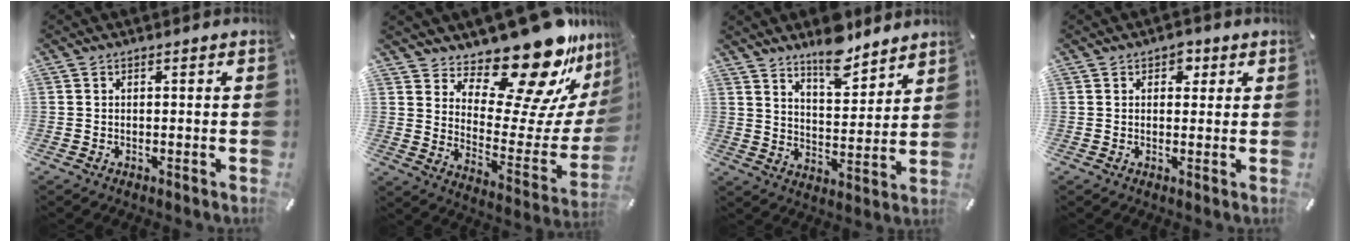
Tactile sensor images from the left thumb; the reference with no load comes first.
{"total": 21.8, "force": [17.8, 7.4, 10.2], "torque": [-0.124, -0.158, 0.289]}
{"total": 10.5, "force": [9.1, 3.9, 3.5], "torque": [-0.045, -0.068, 0.163]}
{"total": 3.1, "force": [1.5, 2.2, 1.4], "torque": [0.000, -0.006, 0.018]}